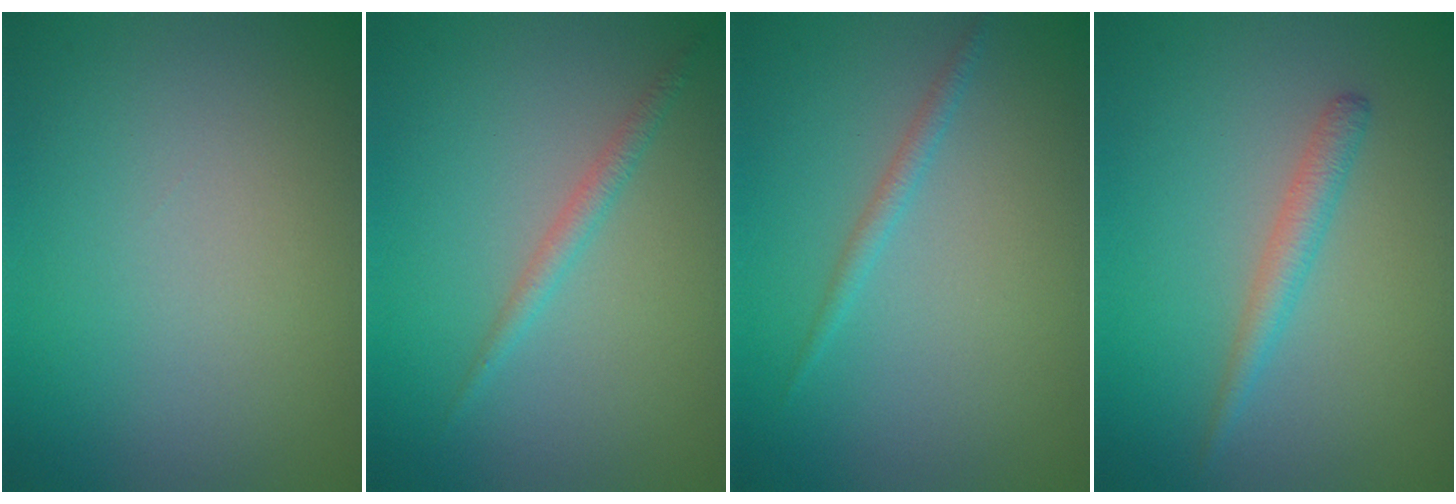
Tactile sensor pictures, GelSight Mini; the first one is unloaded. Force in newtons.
{"total": 1.4, "press": 1.4, "slide": 0.1}
{"total": 1.1, "press": 1.1, "slide": 0.1}
{"total": 1.8, "press": 1.8, "slide": 0.0}